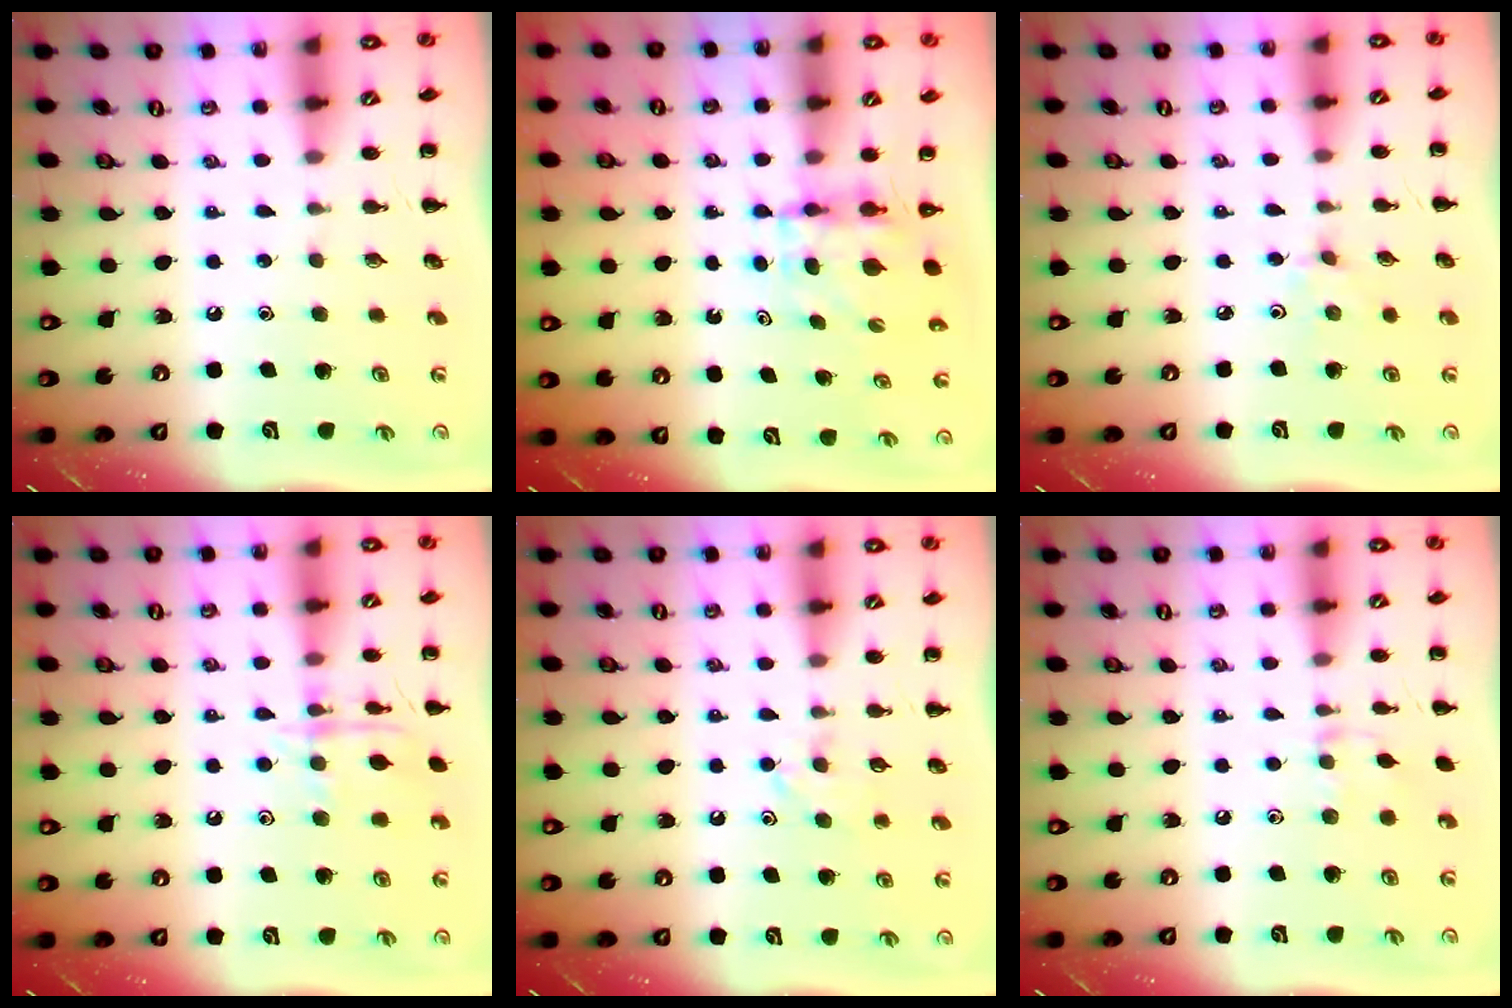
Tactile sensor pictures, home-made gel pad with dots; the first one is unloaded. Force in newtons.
{"total": 3.9, "press": 3.9, "slide": 0.3}
{"total": 2.0, "press": 1.9, "slide": 0.7}
{"total": 10.8, "press": 10.7, "slide": 0.6}
{"total": 5.8, "press": 5.6, "slide": 1.6}
{"total": 5.7, "press": 5.2, "slide": 2.1}